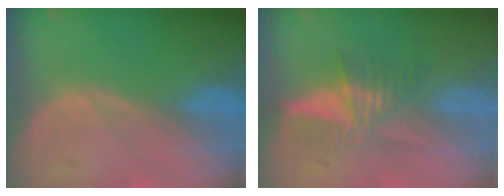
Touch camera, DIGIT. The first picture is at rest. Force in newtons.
{"total": 5.5, "press": 5.0, "slide": 2.2}